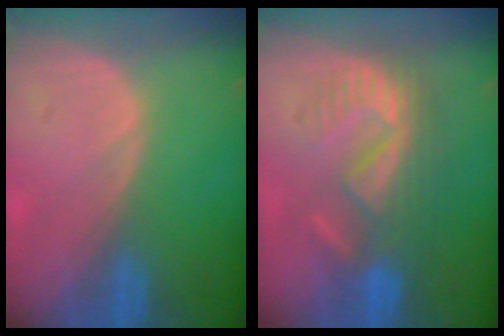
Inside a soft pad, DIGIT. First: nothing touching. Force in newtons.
{"total": 8.9, "press": 8.2, "slide": 3.6}